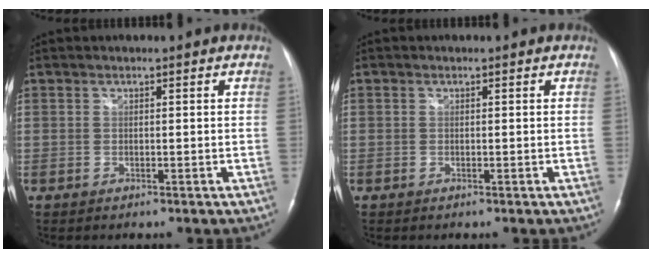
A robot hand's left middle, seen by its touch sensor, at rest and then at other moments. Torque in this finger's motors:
{"motor_torque": [-0.01, 0.00, 0.01, 0.00]}